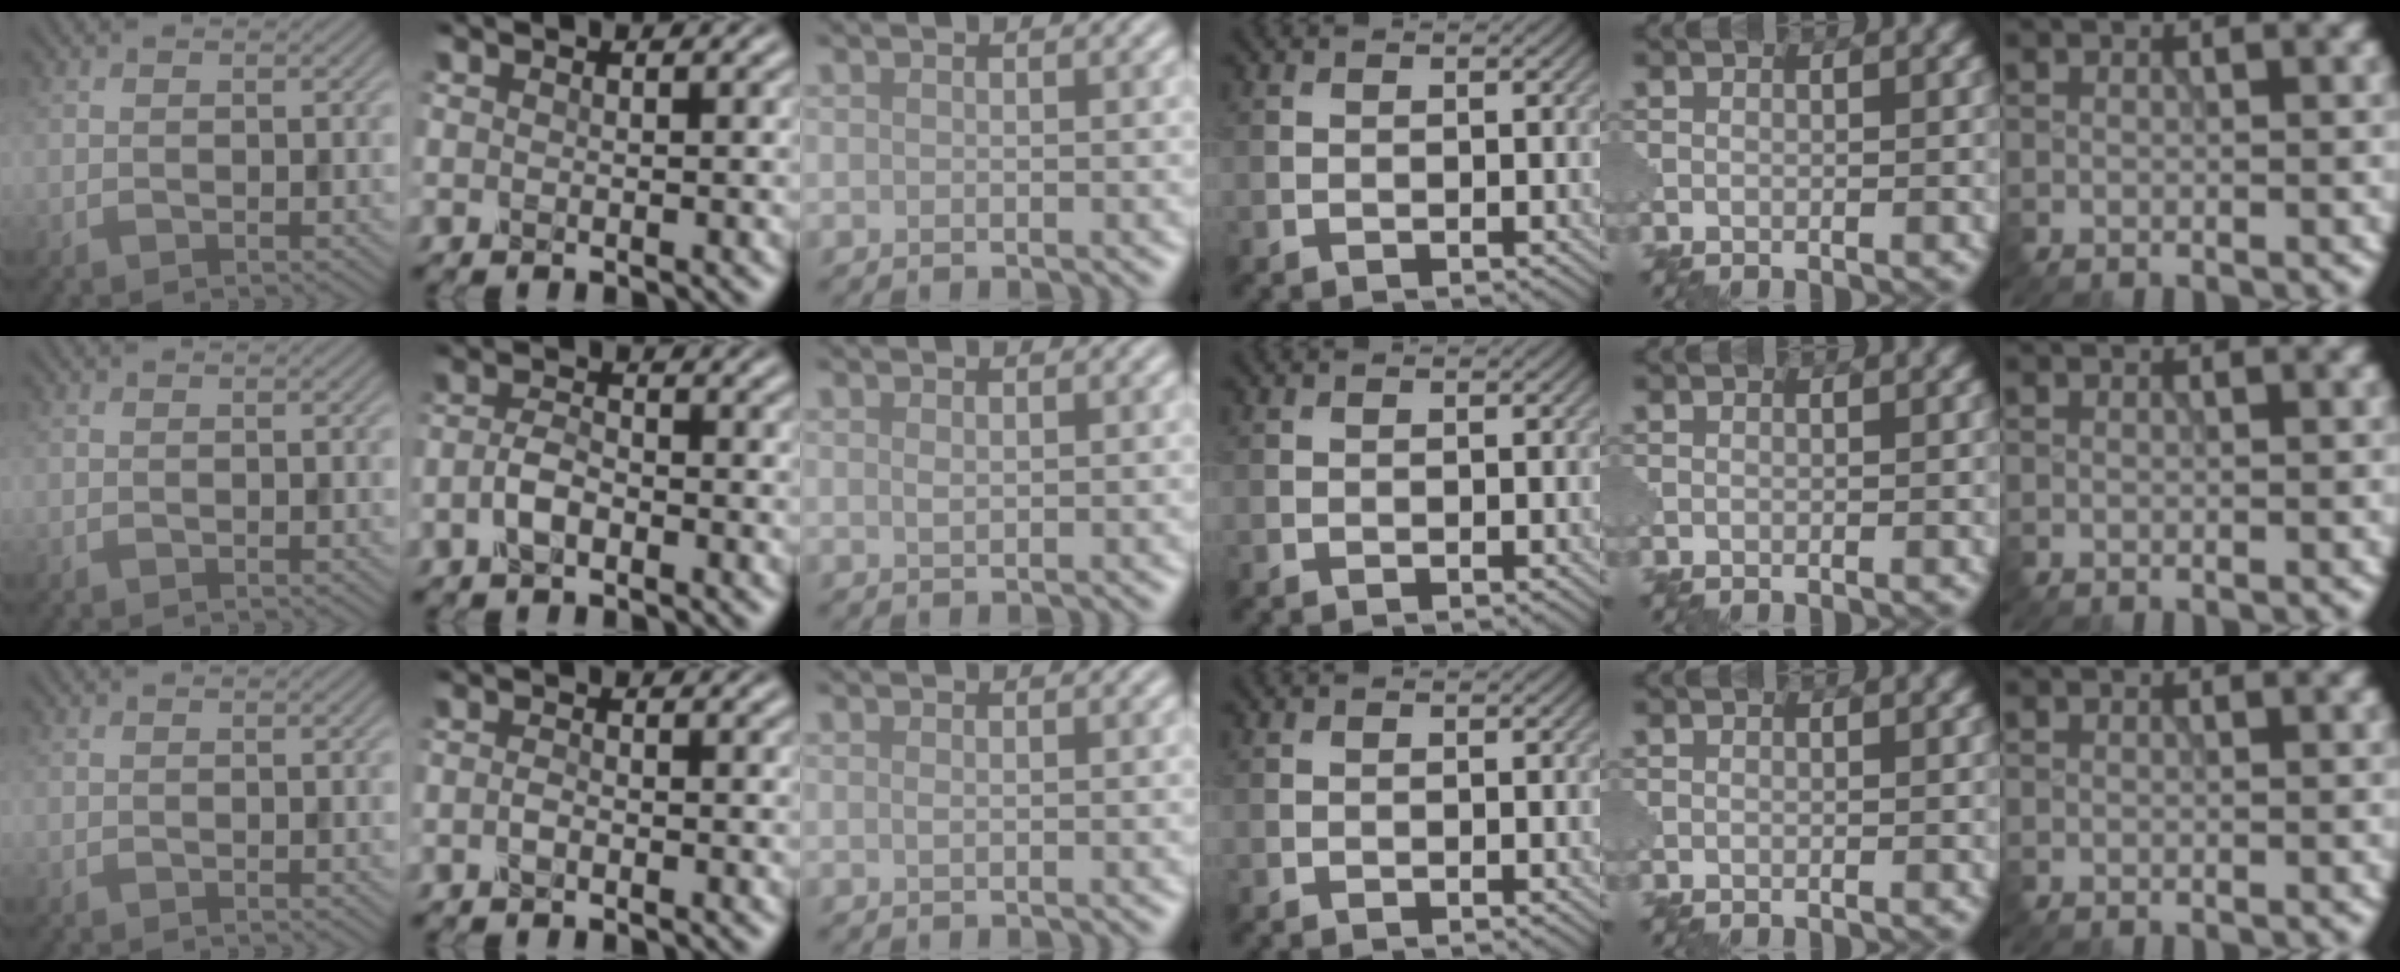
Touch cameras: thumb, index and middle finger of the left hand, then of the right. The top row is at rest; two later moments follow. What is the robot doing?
{"motion": "close", "object": "eyeshadow palette"}